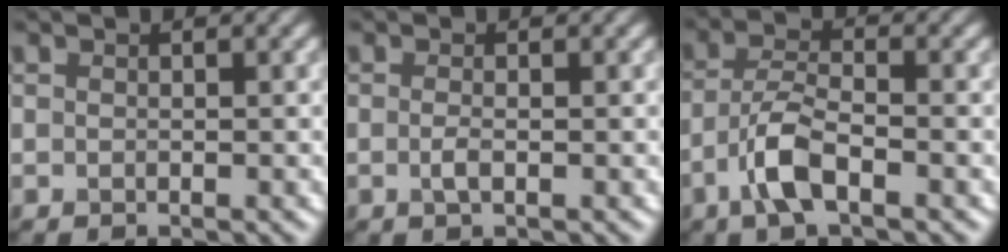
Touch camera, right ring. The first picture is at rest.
{"total": 1.0, "force": [-0.3, 0.3, 1.0], "torque": [-0.021, -0.003, -0.007]}
{"total": 4.3, "force": [-2.2, 1.4, 3.4], "torque": [-0.073, 0.003, -0.050]}